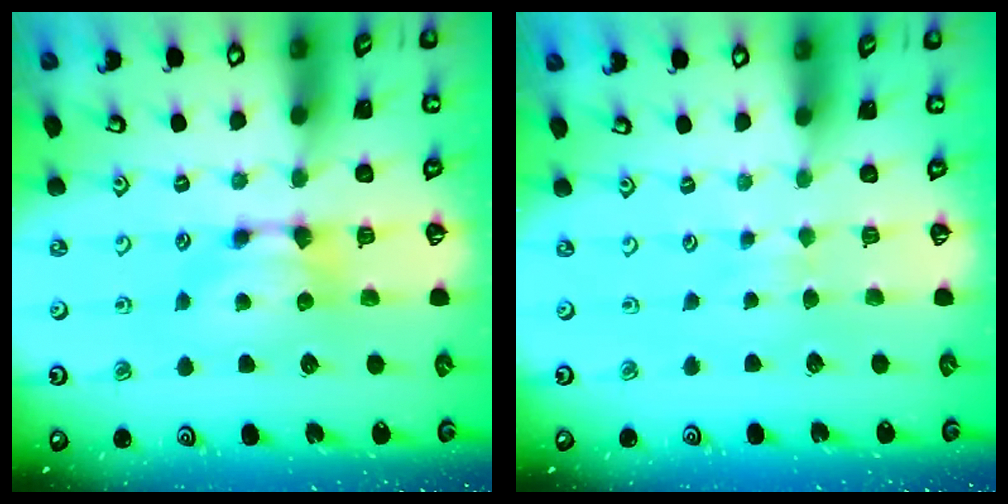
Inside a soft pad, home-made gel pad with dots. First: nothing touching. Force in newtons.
{"total": 3.2, "press": 3.2, "slide": 0.3}